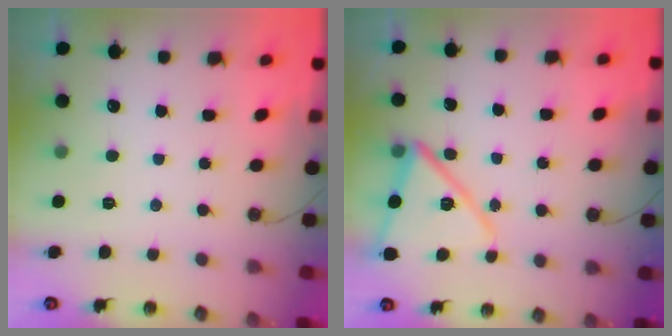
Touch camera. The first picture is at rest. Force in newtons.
{"total": 14.2, "press": 14.1, "slide": 1.2}